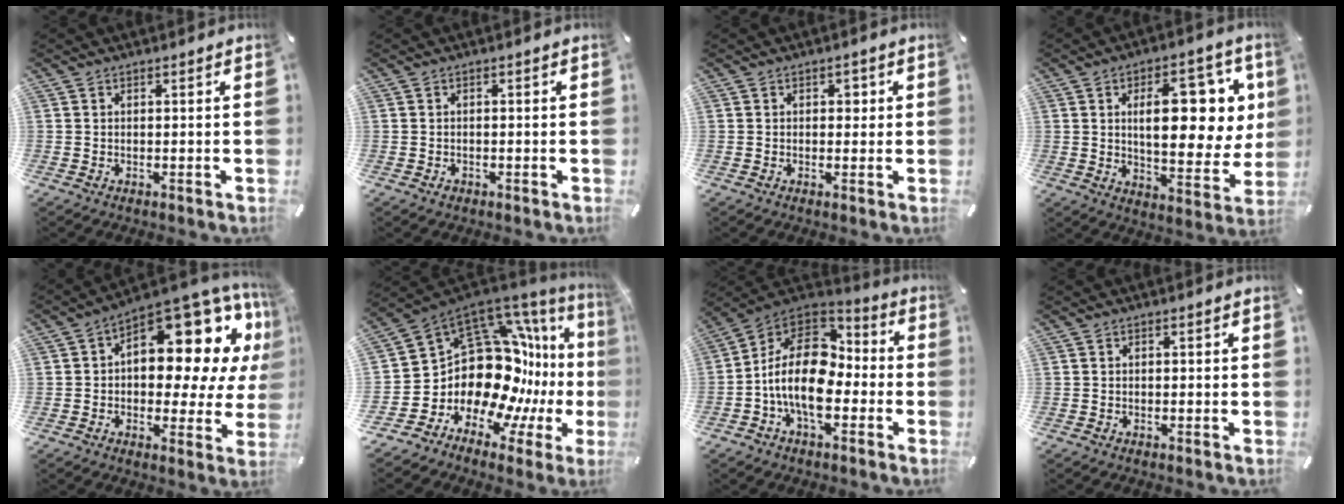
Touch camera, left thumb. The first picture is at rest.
{"total": 1.2, "force": [-0.5, 0.9, 0.5], "torque": [-0.011, 0.003, -0.012]}
{"total": 2.0, "force": [0.3, 1.5, 1.3], "torque": [-0.004, -0.001, -0.005]}
{"total": 19.3, "force": [5.3, 9.0, 16.2], "torque": [-0.226, -0.015, 0.085]}
{"total": 16.8, "force": [7.9, 8.7, 12.1], "torque": [-0.141, -0.089, 0.122]}
{"total": 20.0, "force": [0.8, 14.2, 14.1], "torque": [-0.211, -0.097, 0.058]}
{"total": 18.1, "force": [-4.0, 11.1, 13.7], "torque": [-0.279, 0.017, -0.072]}
{"total": 0.6, "force": [-0.1, 0.4, 0.4], "torque": [-0.008, 0.002, -0.004]}